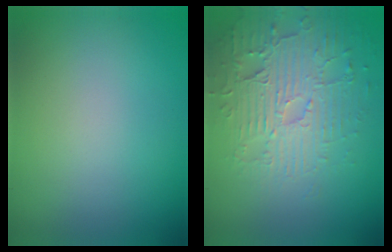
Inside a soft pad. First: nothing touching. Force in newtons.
{"total": 4.2, "press": 3.9, "slide": 1.6}